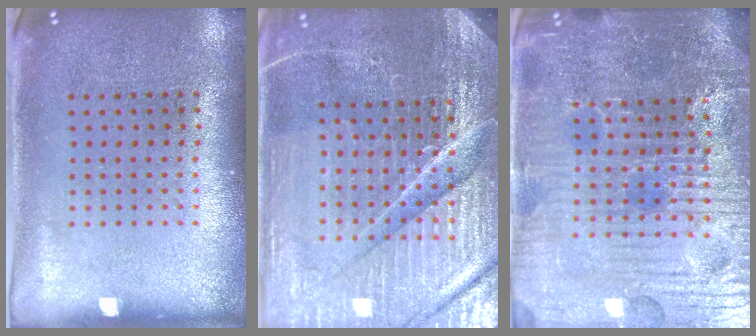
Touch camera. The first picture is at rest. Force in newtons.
{"total": 6.0, "press": 5.4, "slide": 2.6}
{"total": 5.9, "press": 5.5, "slide": 2.2}